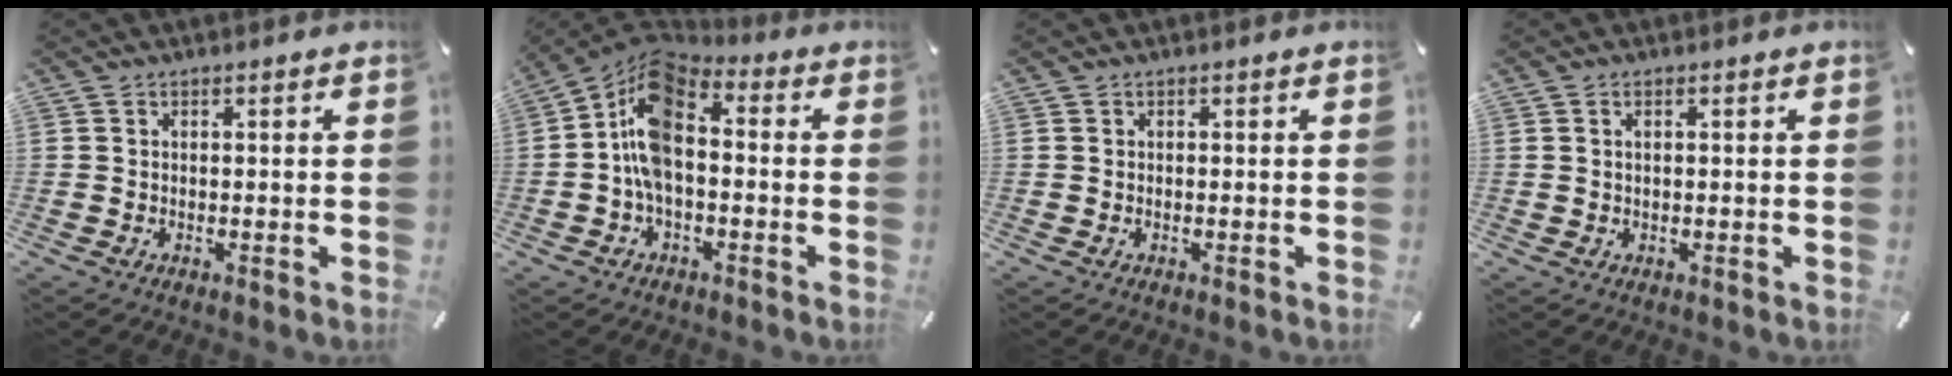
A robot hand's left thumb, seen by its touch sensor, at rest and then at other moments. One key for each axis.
{"total": 11.6, "fx": -1.0, "fy": 6.8, "fz": 9.4, "tx": -0.202, "ty": -0.005, "tz": -0.023}
{"total": 0.0}
{"total": 0.9, "fx": 0.3, "fy": 0.4, "fz": 0.7, "tx": -0.016, "ty": 0.002, "tz": 0.004}